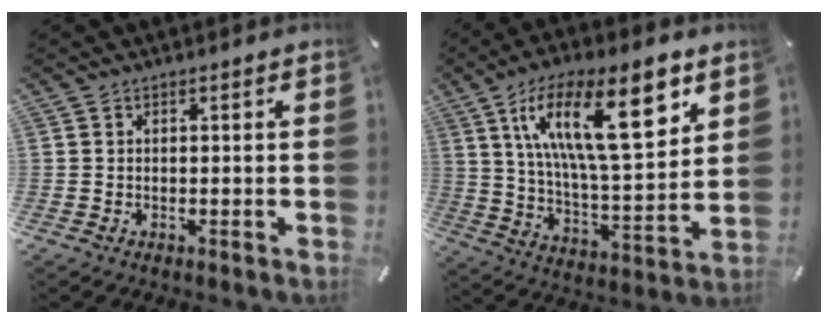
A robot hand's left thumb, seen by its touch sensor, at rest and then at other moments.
{"total": 22.7, "force": [10.7, 8.4, 18.2], "torque": [-0.315, -0.035, 0.164]}